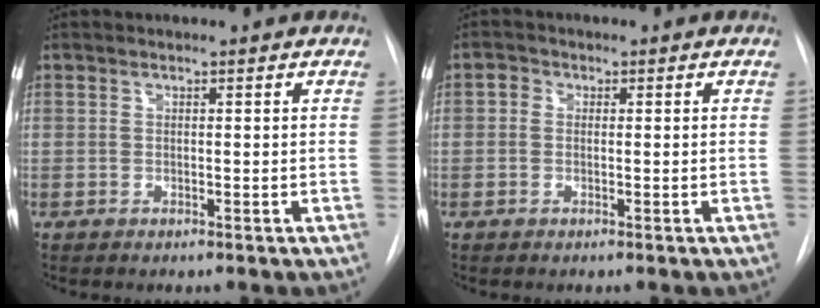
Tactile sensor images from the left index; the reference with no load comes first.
{"total": 1.3, "force": [0.1, 1.2, 0.6], "torque": [-0.009, 0.008, -0.003]}